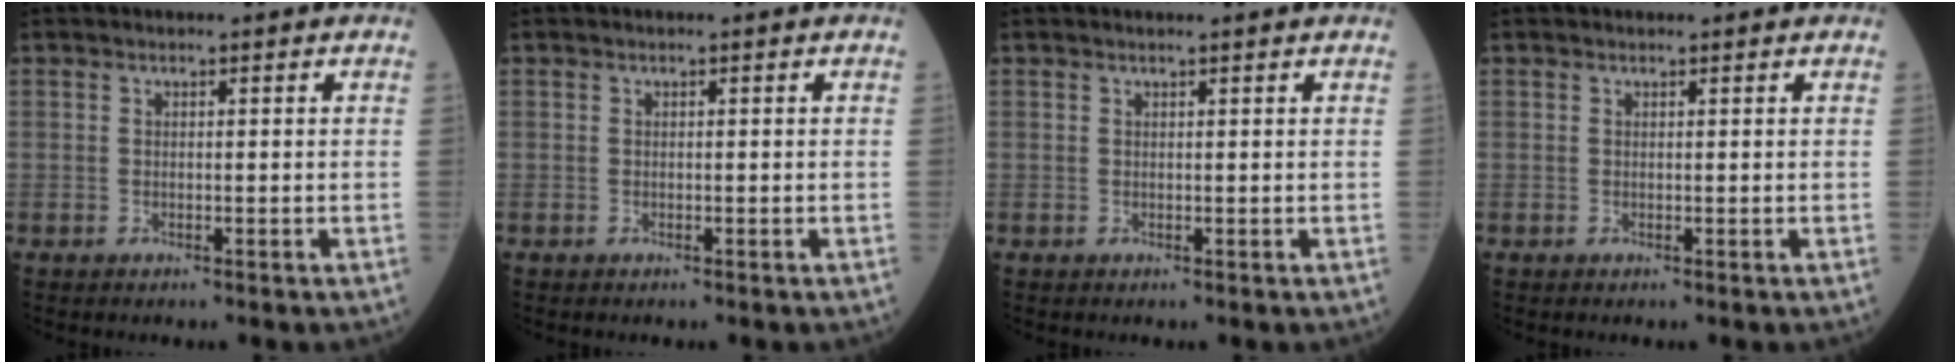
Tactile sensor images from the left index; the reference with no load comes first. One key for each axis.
{"total": 0.0}
{"total": 1.7, "fx": 1.6, "fy": -0.1, "fz": 0.6, "tx": -0.010, "ty": 0.005, "tz": 0.017}
{"total": 0.7, "fx": 0.7, "fy": 0.2, "fz": 0.1, "tx": -0.008, "ty": 0.002, "tz": 0.006}